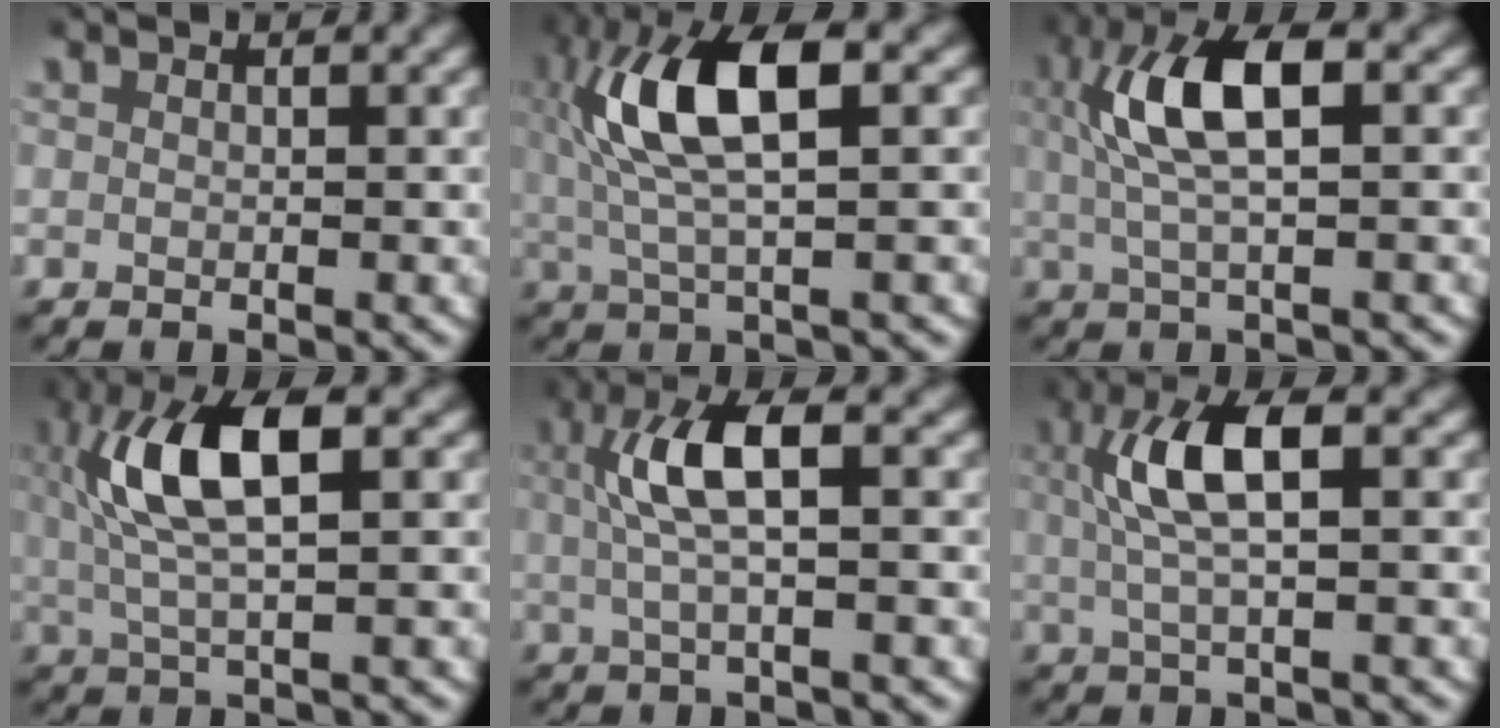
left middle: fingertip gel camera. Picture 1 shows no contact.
{"total": 9.5, "force": [1.8, 3.7, 8.6], "torque": [-0.181, 0.011, 0.028]}
{"total": 6.7, "force": [1.0, 2.2, 6.2], "torque": [-0.126, 0.015, 0.012]}
{"total": 7.6, "force": [1.4, 2.6, 7.0], "torque": [-0.147, 0.014, 0.019]}
{"total": 5.0, "force": [0.3, 1.3, 4.8], "torque": [-0.101, 0.015, 0.000]}
{"total": 5.5, "force": [0.7, 1.5, 5.2], "torque": [-0.108, 0.014, 0.006]}